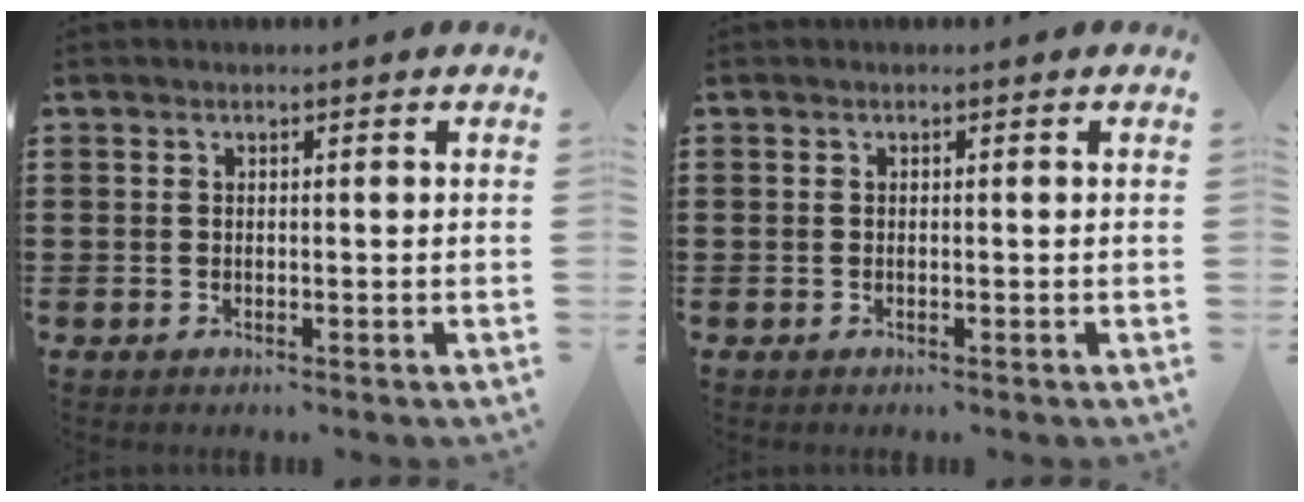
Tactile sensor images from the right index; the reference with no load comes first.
{"total": 0.0}